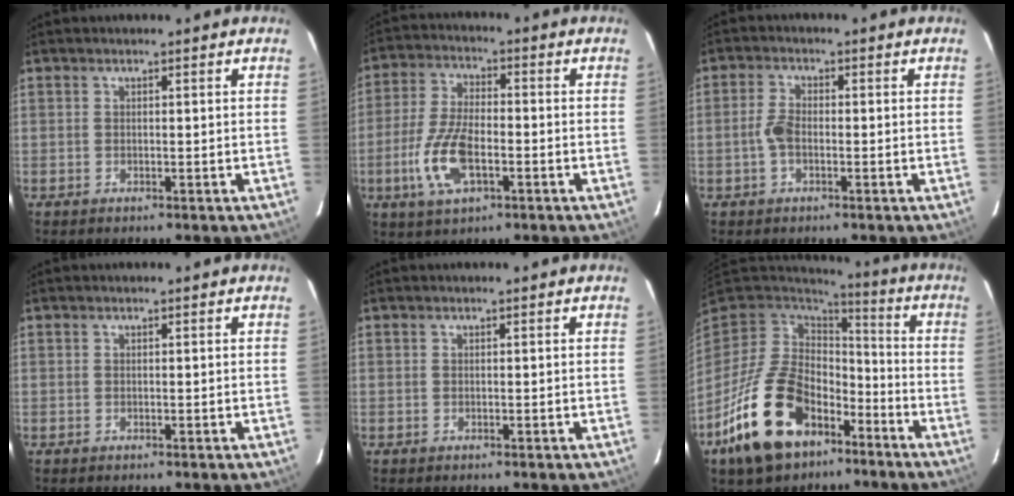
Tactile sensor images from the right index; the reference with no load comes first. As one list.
[{"total": 10.9, "force": [-3.7, 4.6, 9.2], "torque": [-0.198, -0.003, -0.069]}, {"total": 3.4, "force": [-1.1, 1.7, 2.7], "torque": [-0.065, 0.006, -0.020]}, {"total": 0.0}, {"total": 0.0}, {"total": 20.9, "force": [-11.0, 13.0, 12.0], "torque": [-0.257, -0.002, -0.172]}]